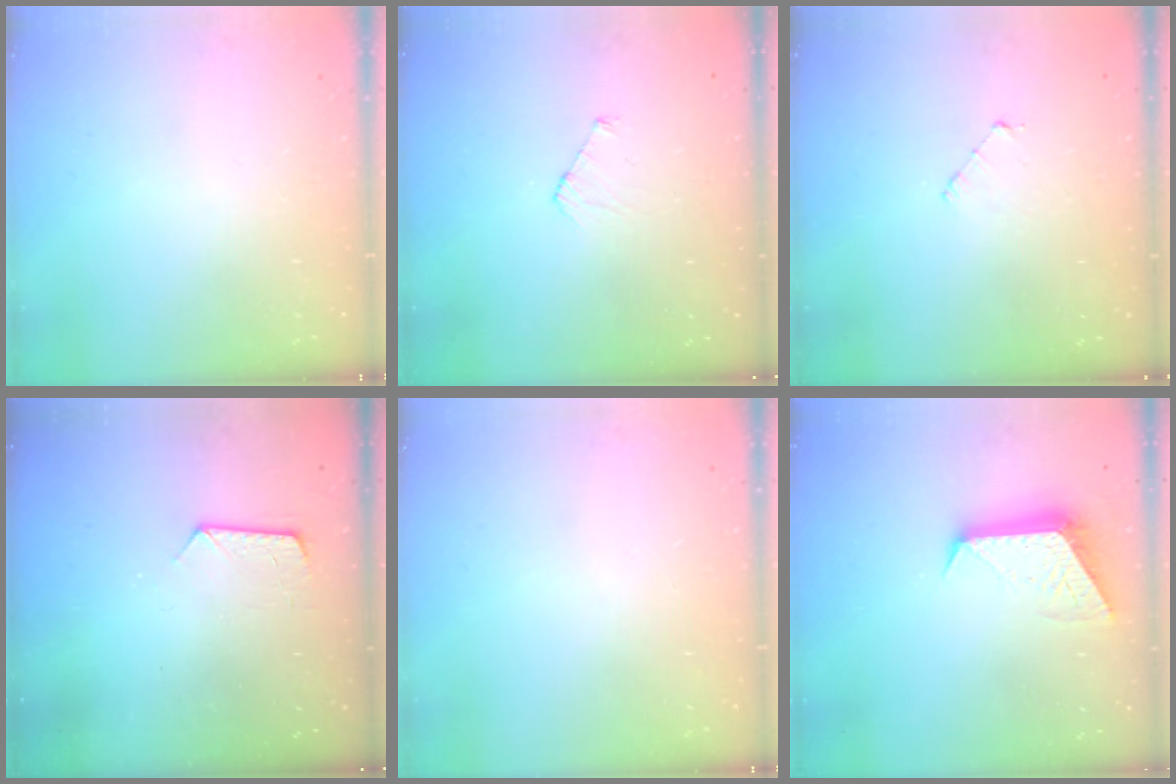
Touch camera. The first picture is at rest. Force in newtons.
{"total": 3.6, "press": 3.6, "slide": 0.2}
{"total": 2.9, "press": 2.9, "slide": 0.2}
{"total": 8.1, "press": 8.0, "slide": 0.7}
{"total": 0.0}
{"total": 9.8, "press": 9.8, "slide": 0.7}